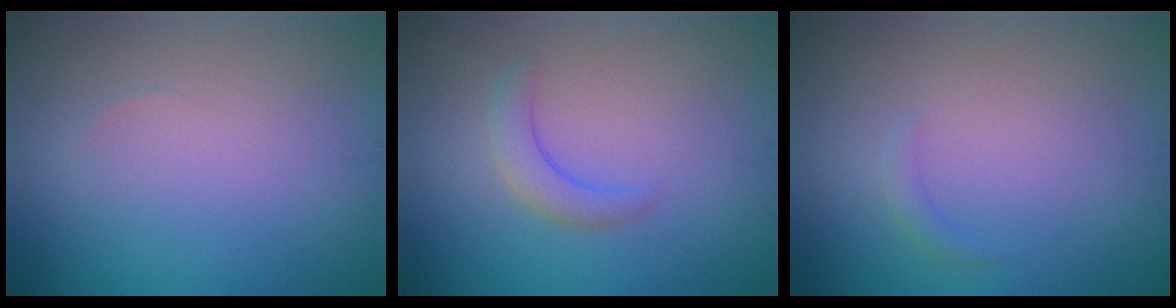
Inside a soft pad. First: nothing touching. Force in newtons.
{"total": 2.1, "press": 2.1, "slide": 0.3}
{"total": 0.9, "press": 0.9, "slide": 0.1}